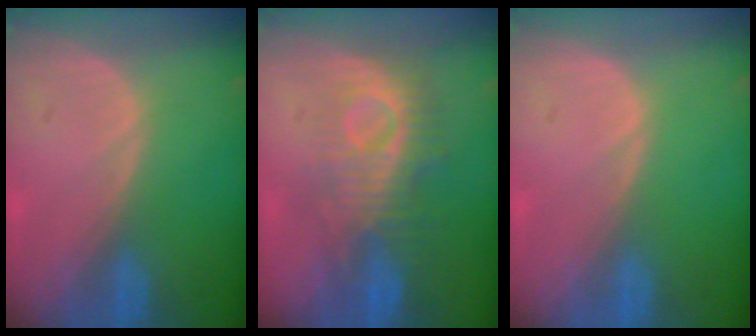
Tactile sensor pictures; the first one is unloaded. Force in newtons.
{"total": 8.8, "press": 8.3, "slide": 2.8}
{"total": 0.0}